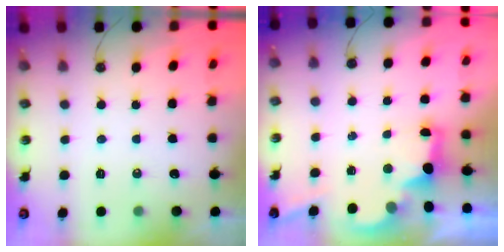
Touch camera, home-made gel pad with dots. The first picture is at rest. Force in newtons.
{"total": 2.6, "press": 2.5, "slide": 0.9}